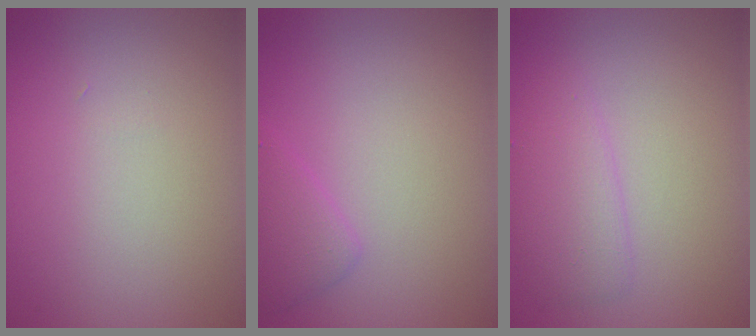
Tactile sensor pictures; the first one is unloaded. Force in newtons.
{"total": 1.9, "press": 1.9, "slide": 0.1}
{"total": 2.4, "press": 2.4, "slide": 0.1}